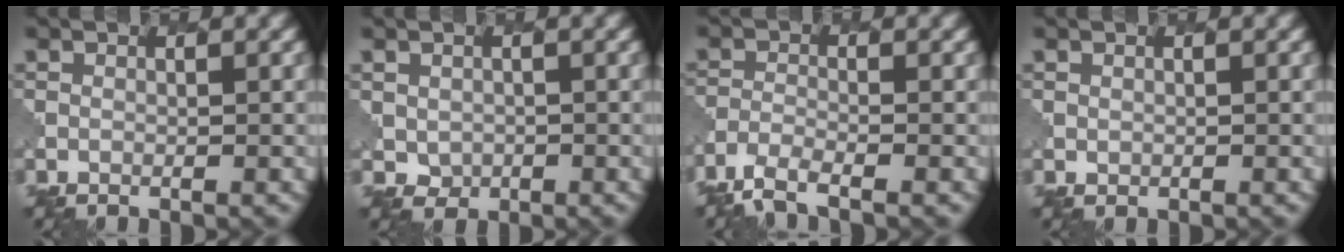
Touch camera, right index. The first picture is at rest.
{"total": 1.4, "force": [0.2, 1.4, 0.3], "torque": [-0.007, -0.008, 0.006]}
{"total": 3.0, "force": [-2.5, 0.6, 1.5], "torque": [-0.037, -0.010, -0.059]}
{"total": 0.6, "force": [0.2, 0.5, 0.0], "torque": [-0.002, -0.005, 0.007]}